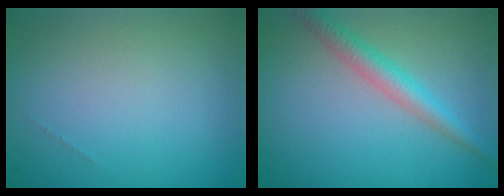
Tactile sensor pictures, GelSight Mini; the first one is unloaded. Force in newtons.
{"total": 3.0, "press": 3.0, "slide": 0.1}